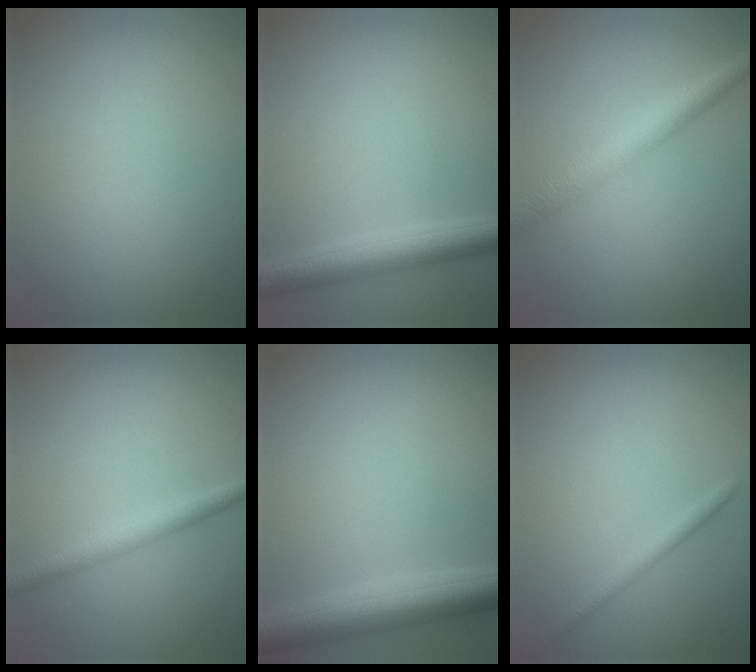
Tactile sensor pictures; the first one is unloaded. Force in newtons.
{"total": 3.9, "press": 3.9, "slide": 0.1}
{"total": 3.8, "press": 3.8, "slide": 0.1}
{"total": 2.3, "press": 2.3, "slide": 0.0}
{"total": 5.6, "press": 5.5, "slide": 0.2}
{"total": 1.3, "press": 1.3, "slide": 0.0}